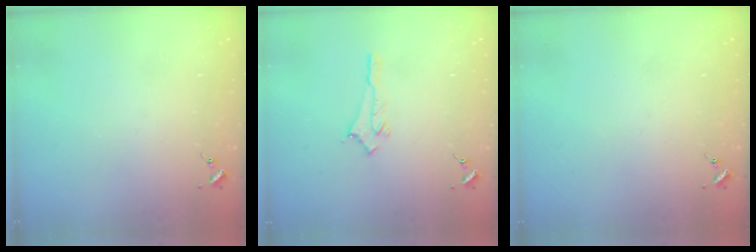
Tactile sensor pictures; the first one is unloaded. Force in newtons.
{"total": 2.9, "press": 2.9, "slide": 0.2}
{"total": 0.0}